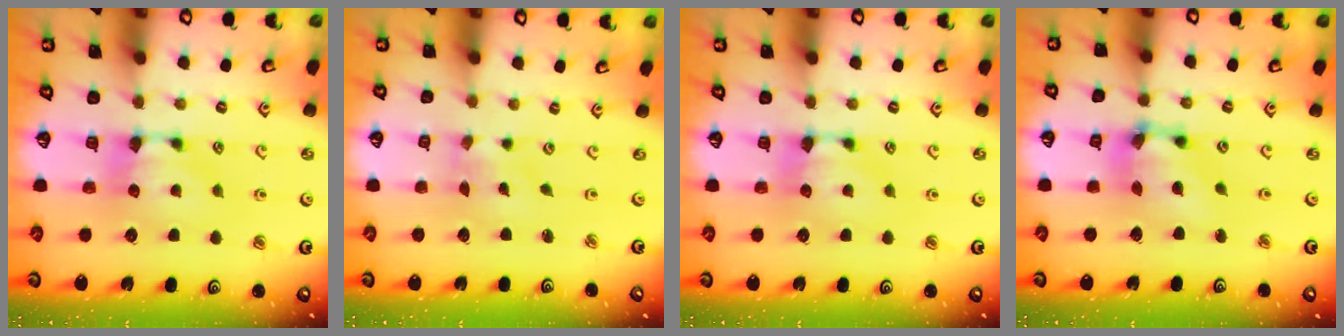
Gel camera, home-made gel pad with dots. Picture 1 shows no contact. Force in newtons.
{"total": 3.7, "press": 3.6, "slide": 0.8}
{"total": 0.0}
{"total": 6.2, "press": 5.8, "slide": 2.1}